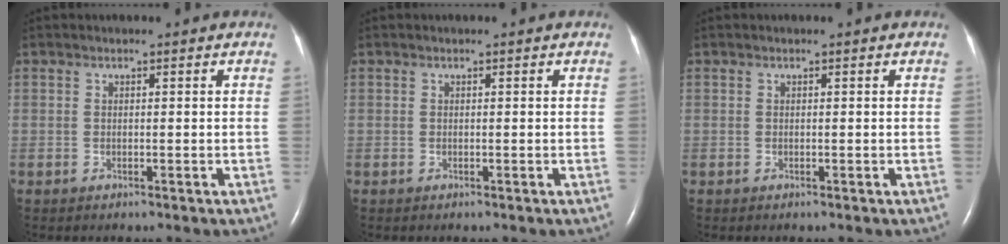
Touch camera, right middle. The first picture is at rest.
{"total": 0.0}
{"total": 0.0}